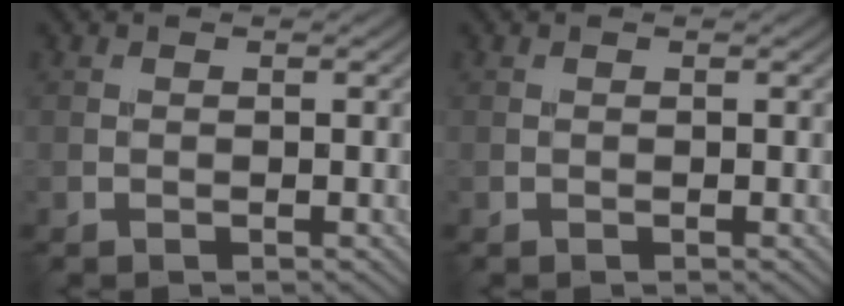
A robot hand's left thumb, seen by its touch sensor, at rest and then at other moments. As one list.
[{"total": 0.0}]